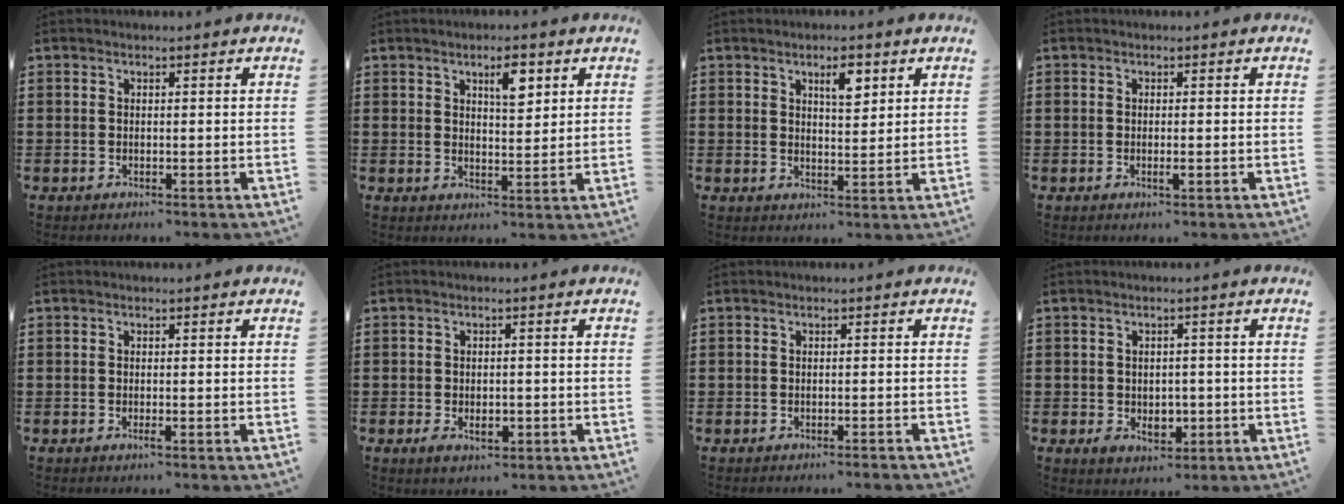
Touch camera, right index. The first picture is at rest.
{"total": 4.7, "force": [2.4, 1.8, 3.7], "torque": [-0.056, 0.000, 0.035]}
{"total": 4.5, "force": [2.5, 2.3, 3.0], "torque": [-0.044, 0.002, 0.037]}
{"total": 1.0, "force": [-0.3, 0.2, 0.9], "torque": [-0.017, -0.004, -0.005]}
{"total": 0.8, "force": [-0.4, 0.0, 0.7], "torque": [-0.013, -0.005, -0.006]}
{"total": 2.7, "force": [-0.8, 1.5, 2.1], "torque": [-0.040, 0.000, -0.015]}
{"total": 0.7, "force": [-0.7, -0.1, 0.2], "torque": [-0.005, 0.000, -0.015]}
{"total": 3.5, "force": [-0.7, 2.6, 2.1], "torque": [-0.028, -0.002, -0.016]}